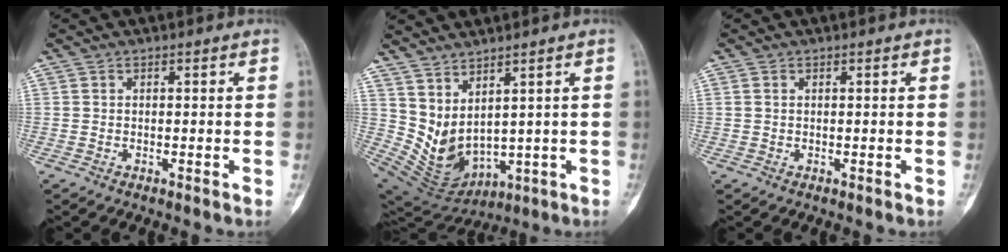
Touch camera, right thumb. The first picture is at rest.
{"total": 9.8, "force": [4.2, 5.0, 7.3], "torque": [-0.116, -0.031, 0.113]}
{"total": 0.5, "force": [0.2, 0.4, 0.3], "torque": [-0.006, 0.002, 0.005]}